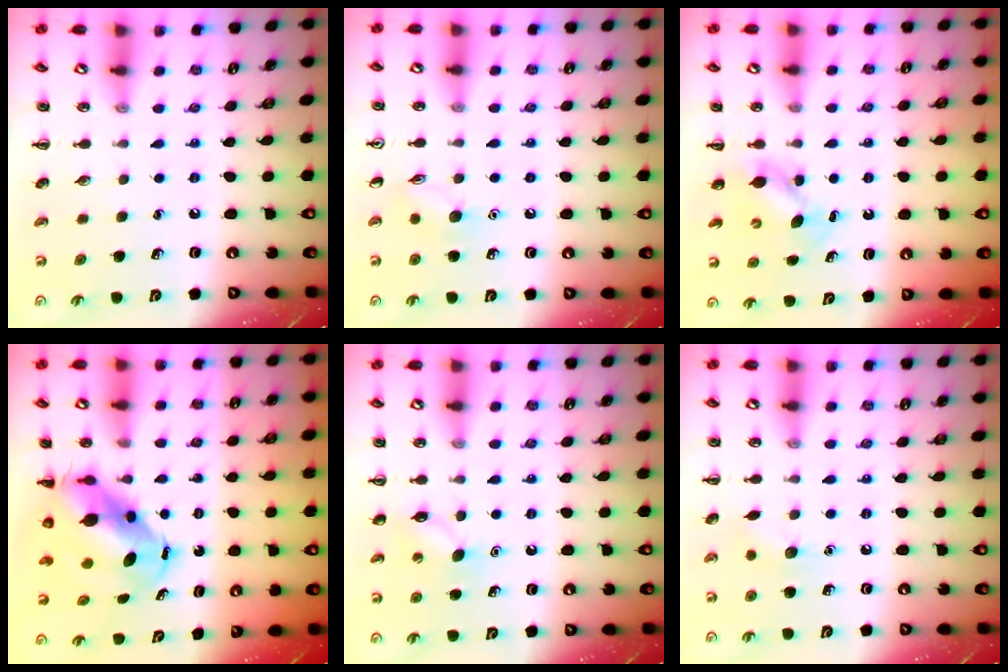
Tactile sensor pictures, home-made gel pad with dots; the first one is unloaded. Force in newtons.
{"total": 6.5, "press": 6.4, "slide": 1.2}
{"total": 4.8, "press": 4.7, "slide": 0.7}
{"total": 7.9, "press": 7.7, "slide": 1.9}
{"total": 6.4, "press": 6.2, "slide": 1.5}
{"total": 5.8, "press": 5.6, "slide": 1.4}